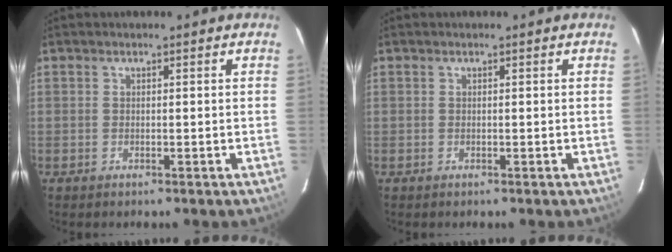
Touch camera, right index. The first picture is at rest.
{"total": 0.0}